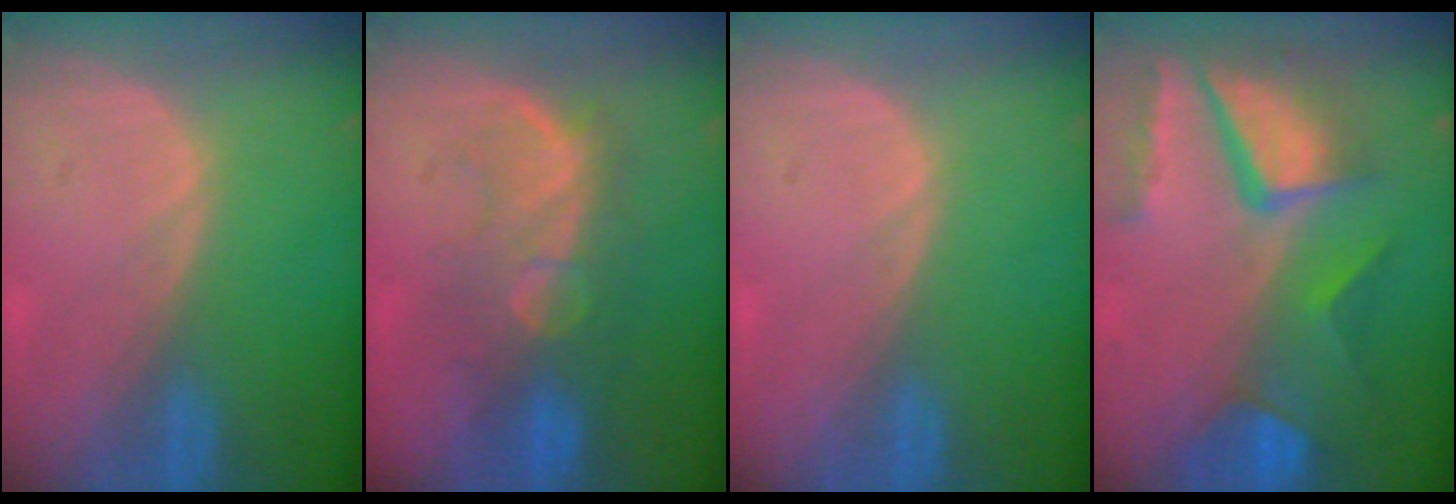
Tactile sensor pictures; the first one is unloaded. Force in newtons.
{"total": 8.8, "press": 8.2, "slide": 3.2}
{"total": 0.0}
{"total": 11.2, "press": 9.2, "slide": 6.4}